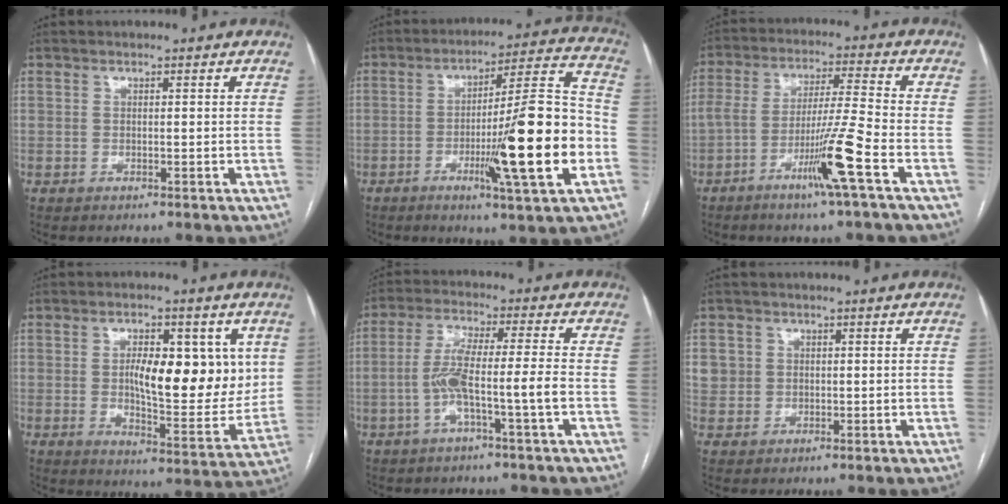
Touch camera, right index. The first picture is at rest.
{"total": 18.2, "force": [-4.9, 0.0, 17.5], "torque": [-0.270, -0.007, -0.078]}
{"total": 10.3, "force": [-5.1, -1.5, 8.8], "torque": [-0.170, -0.005, -0.098]}
{"total": 14.1, "force": [2.8, 5.2, 12.8], "torque": [-0.176, 0.002, 0.050]}
{"total": 9.4, "force": [-2.9, -0.9, 8.9], "torque": [-0.181, 0.017, -0.054]}
{"total": 3.3, "force": [0.7, 3.1, 0.6], "torque": [-0.010, 0.008, 0.019]}